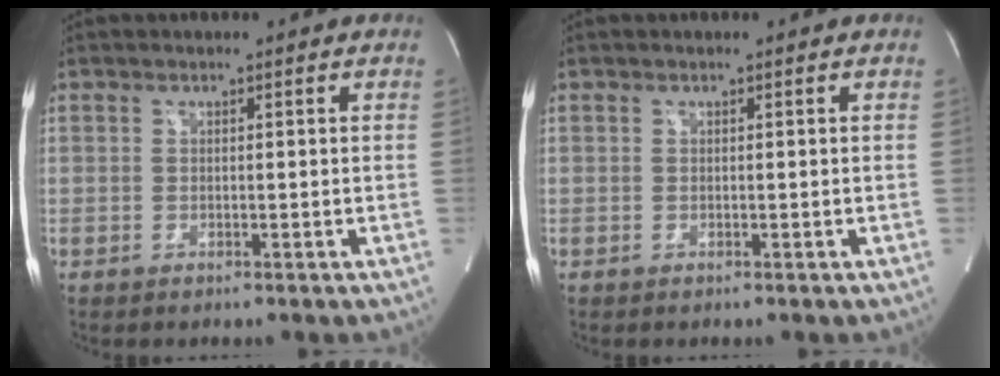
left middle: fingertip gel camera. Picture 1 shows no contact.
{"total": 0.0}